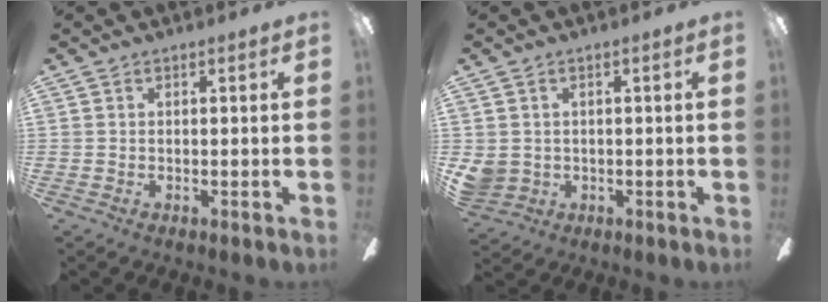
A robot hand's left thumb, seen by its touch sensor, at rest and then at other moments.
{"total": 3.7, "force": [-0.1, 3.6, 1.1], "torque": [-0.038, 0.003, -0.002]}